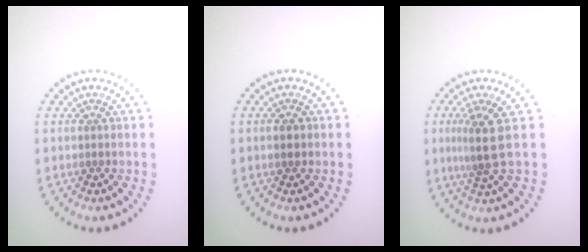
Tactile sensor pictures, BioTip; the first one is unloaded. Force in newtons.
{"total": 0.7, "press": 0.7, "slide": 0.1}
{"total": 2.8, "press": 2.1, "slide": 1.8}